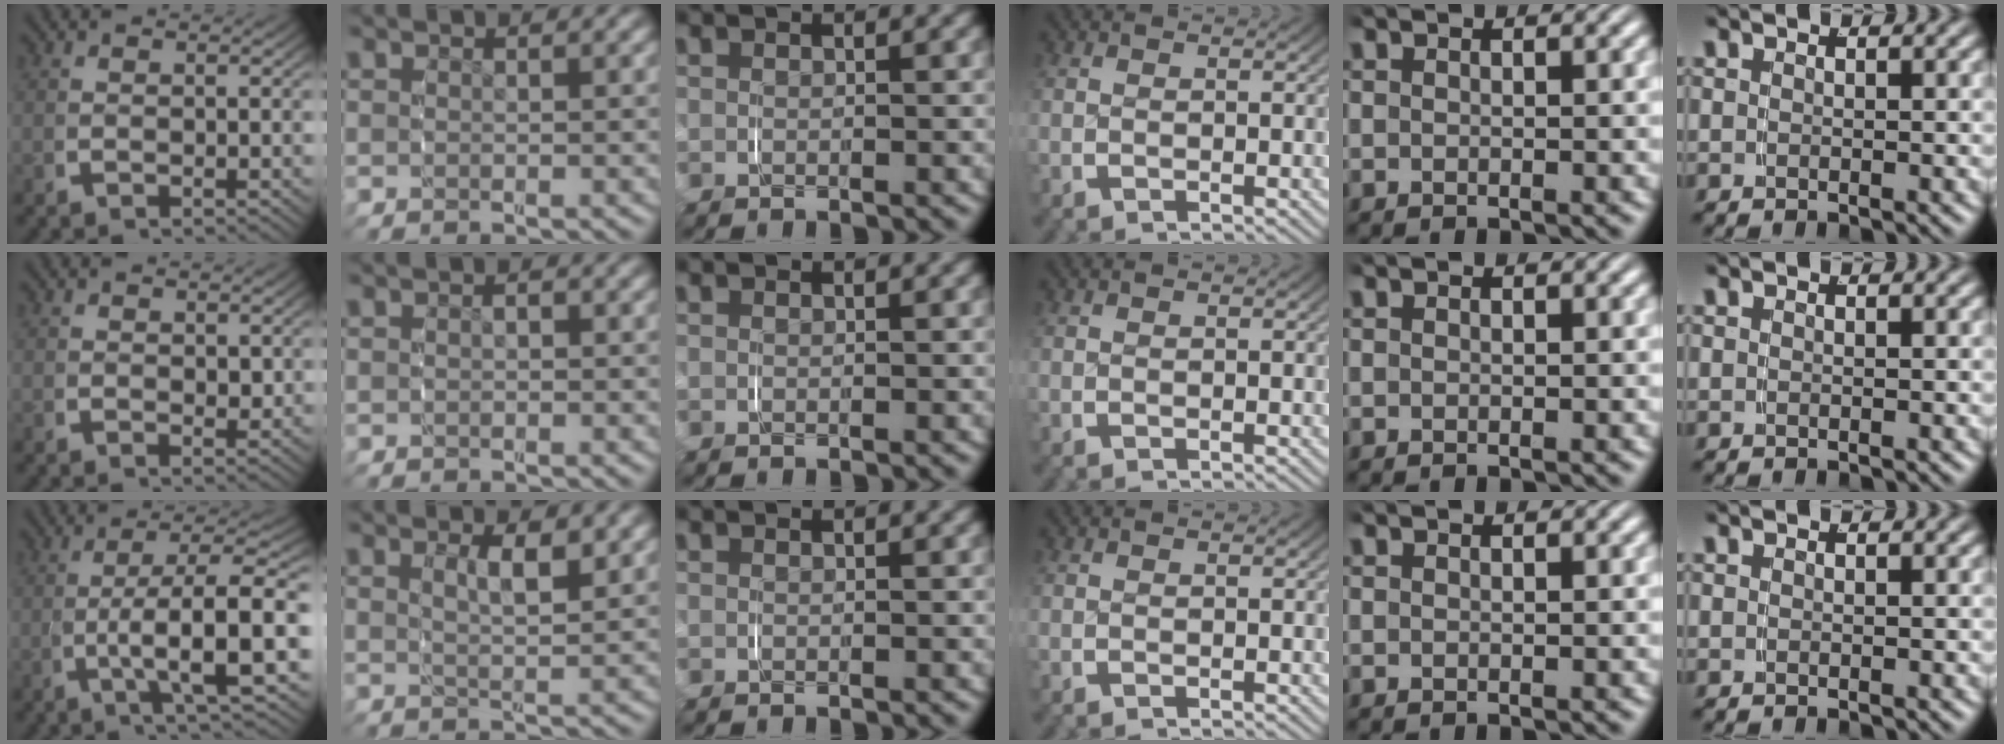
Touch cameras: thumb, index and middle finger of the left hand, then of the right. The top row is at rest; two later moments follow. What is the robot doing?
{"motion": "grasp_and_lifting", "object": "map"}